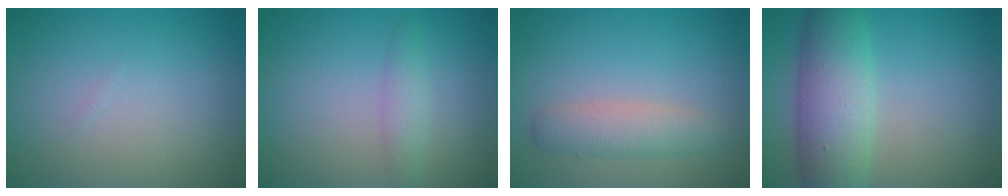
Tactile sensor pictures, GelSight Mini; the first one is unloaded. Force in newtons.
{"total": 1.7, "press": 1.7, "slide": 0.1}
{"total": 2.9, "press": 2.9, "slide": 0.1}
{"total": 7.6, "press": 7.6, "slide": 0.2}